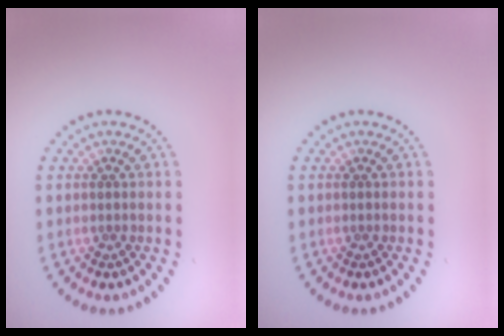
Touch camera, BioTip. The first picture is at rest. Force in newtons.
{"total": 0.0}